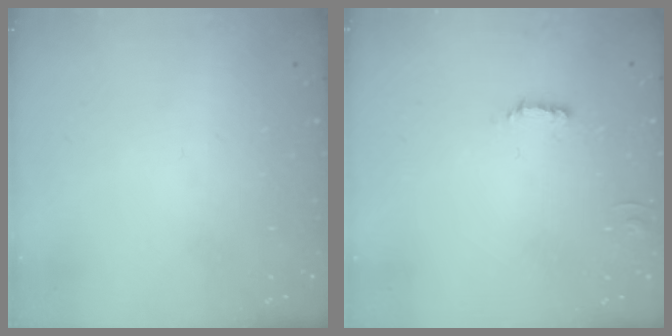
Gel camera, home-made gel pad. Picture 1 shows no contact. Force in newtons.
{"total": 1.8, "press": 1.8, "slide": 0.4}